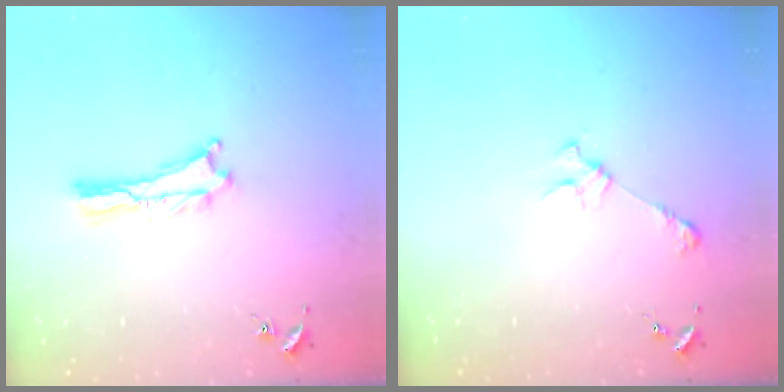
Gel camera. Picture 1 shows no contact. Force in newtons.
{"total": 2.4, "press": 2.4, "slide": 0.3}